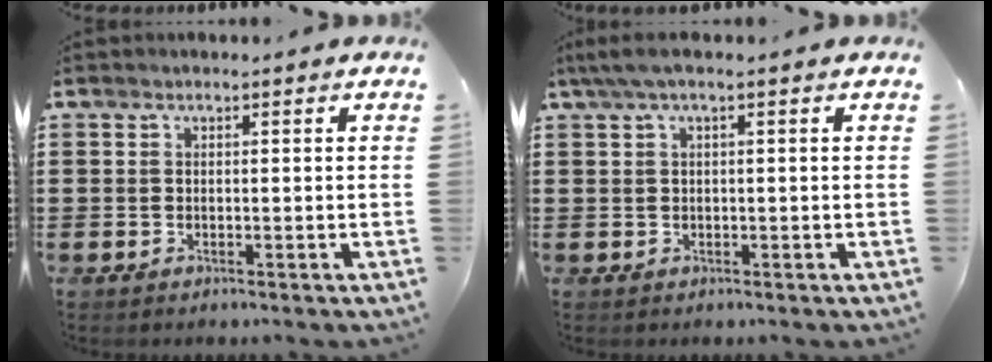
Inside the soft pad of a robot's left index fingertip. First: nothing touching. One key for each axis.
{"total": 2.0, "fx": -0.1, "fy": 0.2, "fz": 2.0, "tx": -0.041, "ty": -0.004, "tz": -0.005}